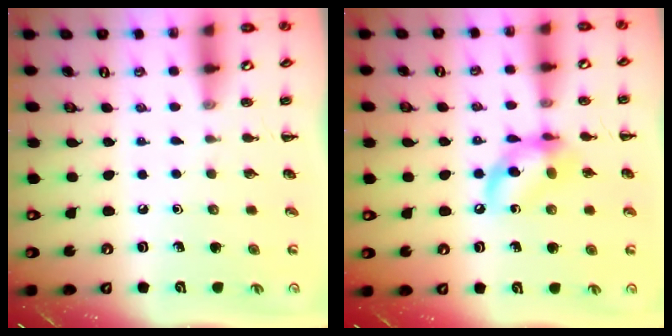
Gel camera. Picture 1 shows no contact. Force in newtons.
{"total": 12.3, "press": 12.0, "slide": 2.5}